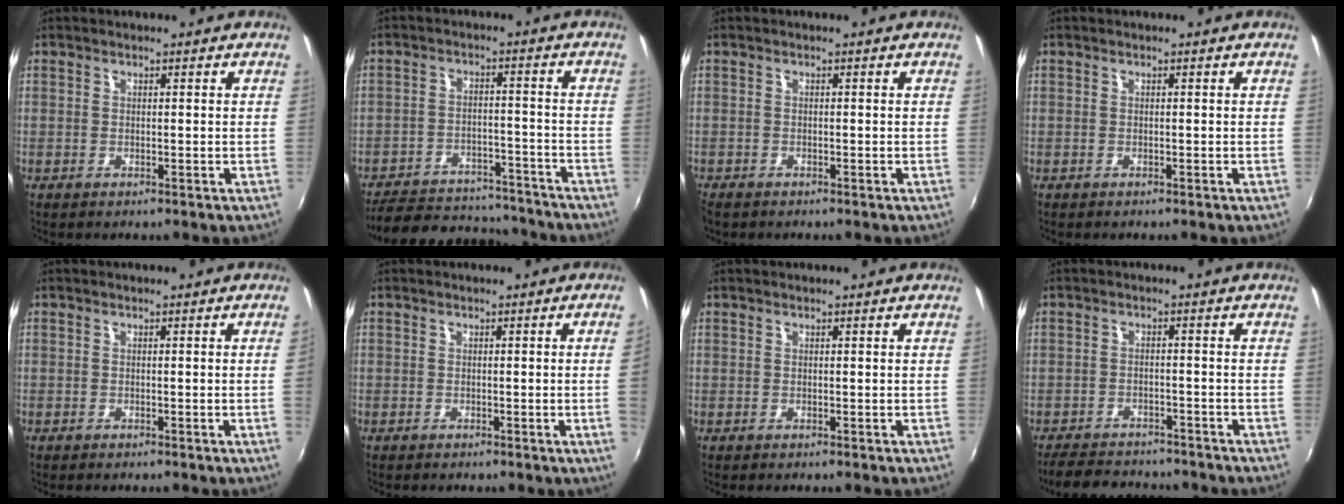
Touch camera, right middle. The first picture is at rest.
{"total": 18.6, "force": [-16.3, 6.4, 6.5], "torque": [-0.144, 0.016, -0.214]}
{"total": 1.2, "force": [-1.0, 0.6, 0.2], "torque": [-0.008, -0.003, -0.020]}
{"total": 0.0}
{"total": 0.7, "force": [-0.2, -0.4, 0.6], "torque": [-0.006, -0.004, -0.005]}
{"total": 2.1, "force": [-0.2, -1.2, 1.7], "torque": [-0.024, -0.013, 0.000]}
{"total": 0.0}
{"total": 9.5, "force": [-8.4, 3.2, 2.9], "torque": [-0.080, 0.001, -0.125]}